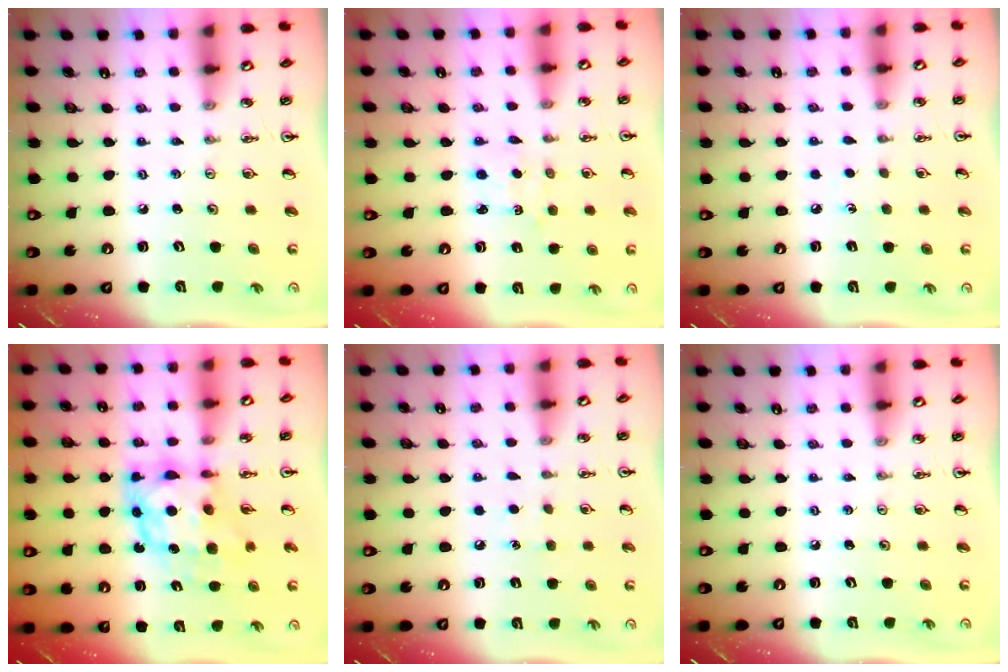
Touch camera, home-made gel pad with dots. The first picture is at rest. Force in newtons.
{"total": 1.7, "press": 1.7, "slide": 0.3}
{"total": 3.7, "press": 3.6, "slide": 0.5}
{"total": 9.3, "press": 9.3, "slide": 0.9}
{"total": 5.0, "press": 4.9, "slide": 0.6}
{"total": 0.0}